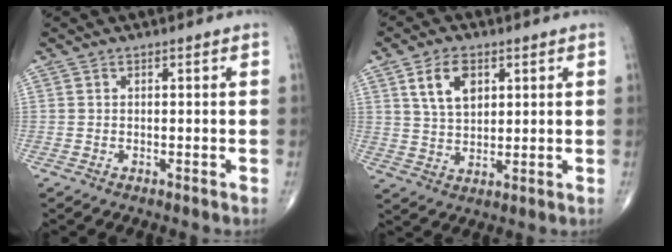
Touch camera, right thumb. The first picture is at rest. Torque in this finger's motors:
{"motor_torque": [-0.62, 0.44, 0.79, 0.81, 0.24]}